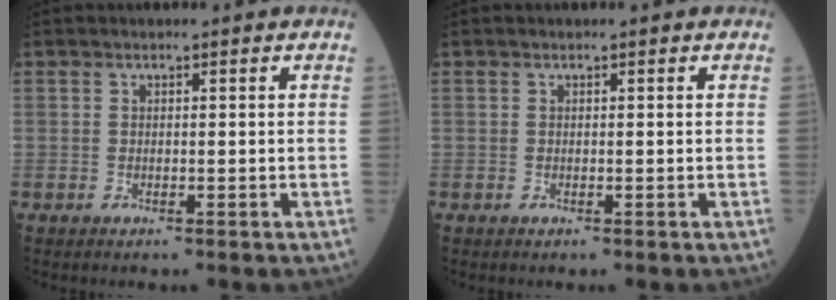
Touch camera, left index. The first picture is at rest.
{"total": 0.0}